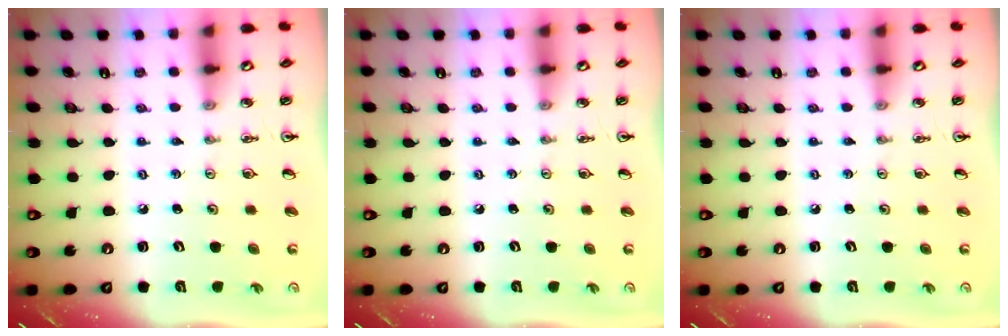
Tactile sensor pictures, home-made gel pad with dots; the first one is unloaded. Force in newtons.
{"total": 0.0}
{"total": 0.0}